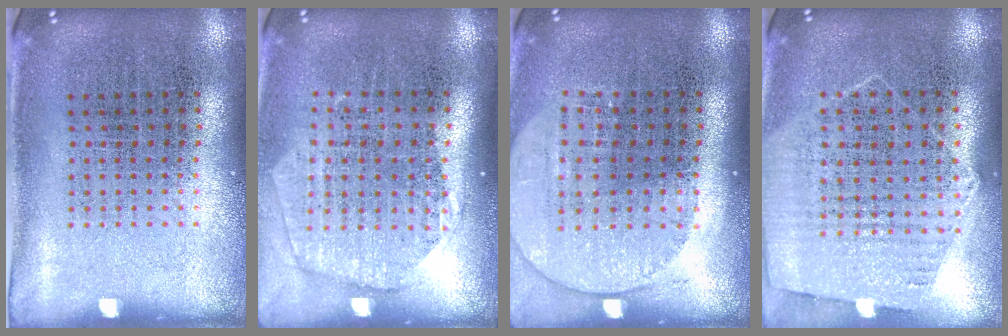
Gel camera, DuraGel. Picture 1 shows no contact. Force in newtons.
{"total": 1.8, "press": 1.5, "slide": 0.9}
{"total": 1.5, "press": 1.3, "slide": 0.7}
{"total": 1.2, "press": 1.1, "slide": 0.4}